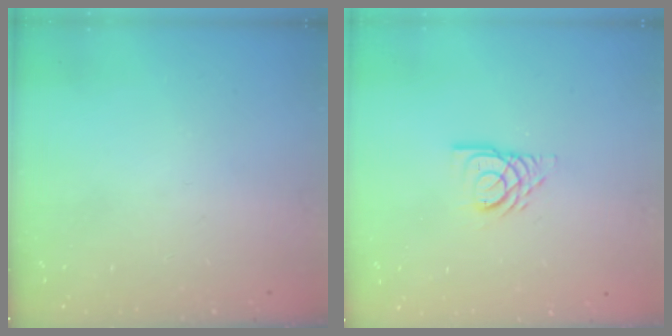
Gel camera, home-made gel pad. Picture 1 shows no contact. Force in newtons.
{"total": 7.5, "press": 7.5, "slide": 0.7}